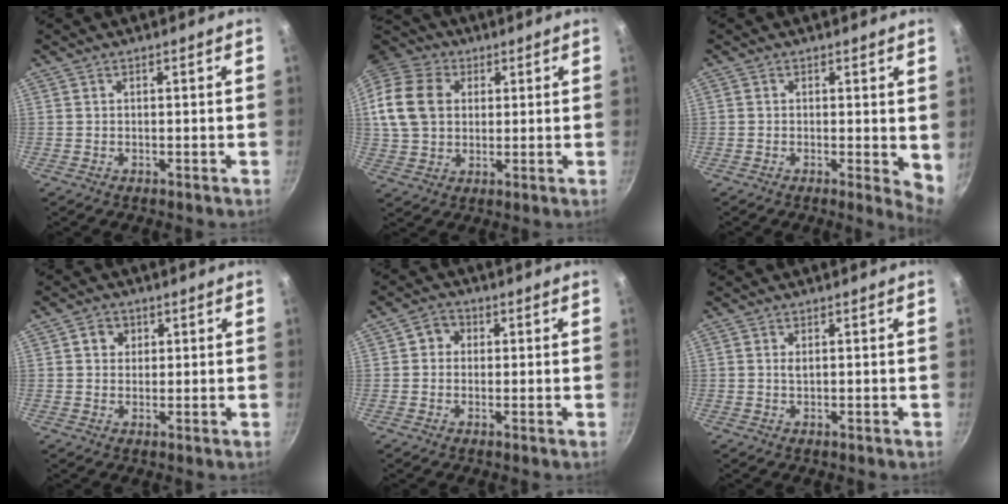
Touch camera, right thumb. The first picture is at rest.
{"total": 22.4, "force": [6.5, 17.5, 12.4], "torque": [-0.278, 0.036, 0.117]}
{"total": 4.4, "force": [0.3, 1.6, 4.1], "torque": [-0.049, -0.011, 0.001]}
{"total": 3.1, "force": [1.0, 2.9, 0.9], "torque": [0.004, 0.001, 0.013]}
{"total": 3.3, "force": [0.4, 3.1, 1.1], "torque": [0.005, 0.004, -0.001]}
{"total": 1.0, "force": [0.2, 0.2, 1.0], "torque": [-0.018, -0.001, 0.002]}